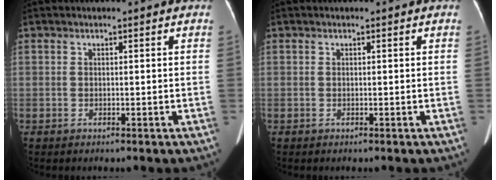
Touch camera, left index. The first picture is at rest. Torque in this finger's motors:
{"motor_torque": [0.00, 0.00, 0.00, 0.00]}